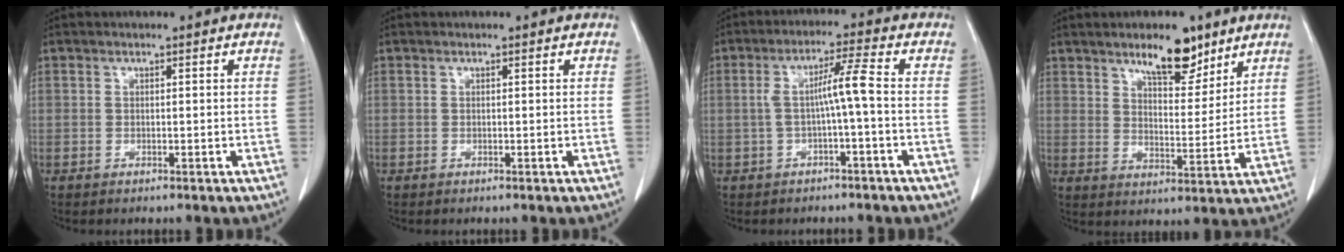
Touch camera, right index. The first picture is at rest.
{"total": 0.0}
{"total": 5.3, "force": [-0.6, -0.5, 5.3], "torque": [-0.095, 0.020, -0.009]}
{"total": 8.9, "force": [6.4, 3.0, 5.4], "torque": [-0.083, -0.004, 0.106]}